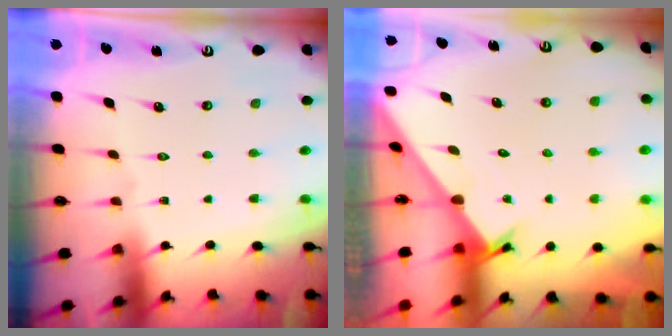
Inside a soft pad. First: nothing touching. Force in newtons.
{"total": 1.7, "press": 1.7, "slide": 0.1}